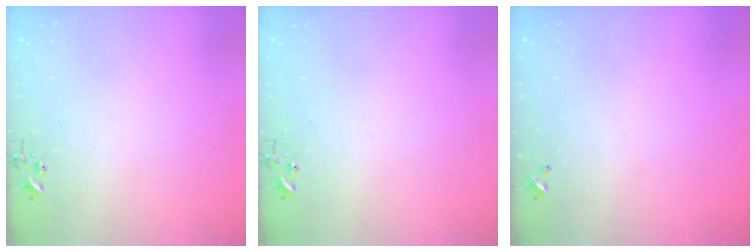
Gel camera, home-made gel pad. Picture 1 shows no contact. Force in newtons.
{"total": 0.0}
{"total": 0.0}